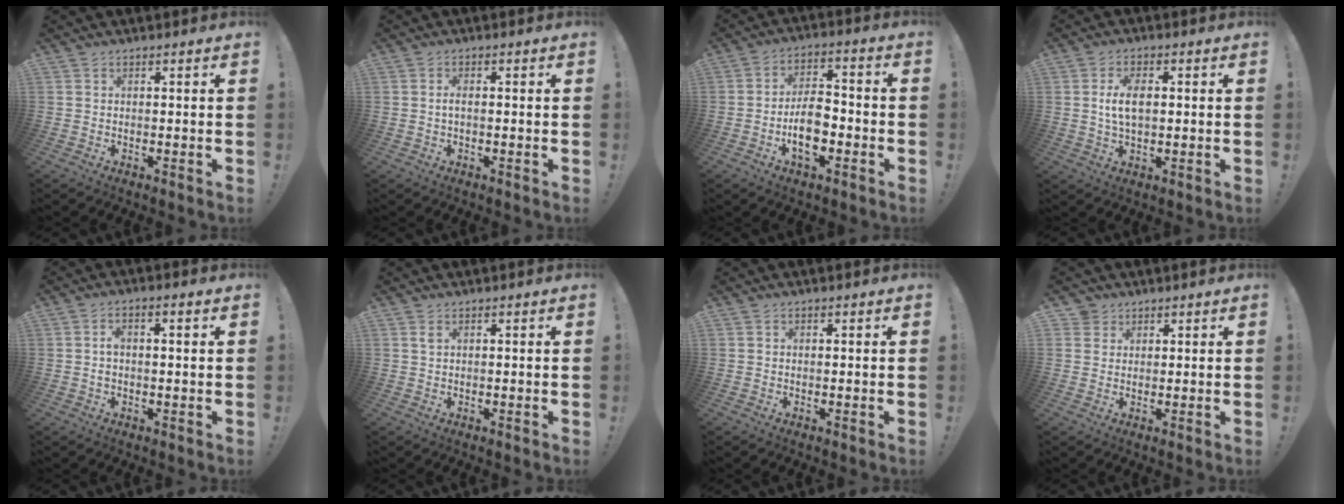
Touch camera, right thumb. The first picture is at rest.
{"total": 1.5, "force": [-0.3, 0.5, 1.4], "torque": [-0.032, 0.007, -0.004]}
{"total": 10.7, "force": [-3.9, 5.6, 8.2], "torque": [-0.142, 0.015, -0.069]}
{"total": 5.1, "force": [1.0, 2.7, 4.2], "torque": [-0.073, -0.002, 0.012]}
{"total": 3.1, "force": [-0.5, 1.0, 2.9], "torque": [-0.057, 0.009, -0.008]}
{"total": 1.0, "force": [0.5, 0.5, 0.7], "torque": [-0.014, 0.000, 0.008]}
{"total": 0.0}
{"total": 3.0, "force": [2.0, 2.2, 0.3], "torque": [-0.008, -0.007, 0.037]}